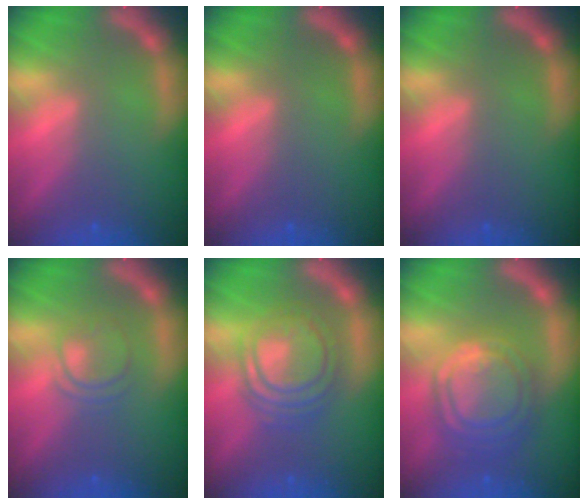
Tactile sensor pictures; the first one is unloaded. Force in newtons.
{"total": 0.0}
{"total": 0.0}
{"total": 3.0}
{"total": 7.6}
{"total": 9.1}